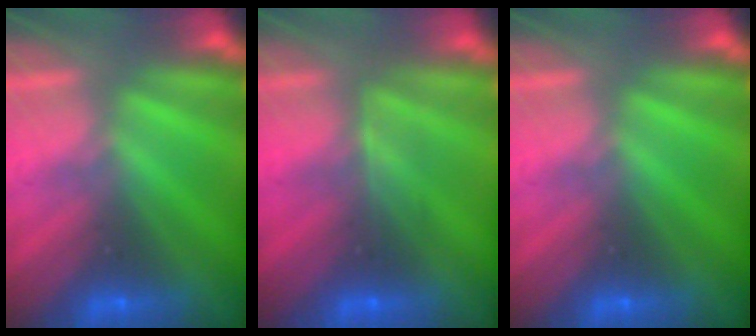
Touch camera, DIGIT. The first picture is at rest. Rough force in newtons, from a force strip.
{"total": 2.4}
{"total": 0.0}